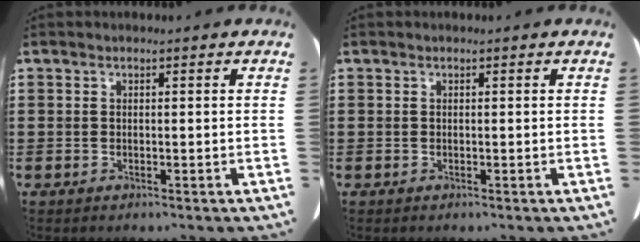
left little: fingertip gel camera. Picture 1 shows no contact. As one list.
[{"total": 0.0}]